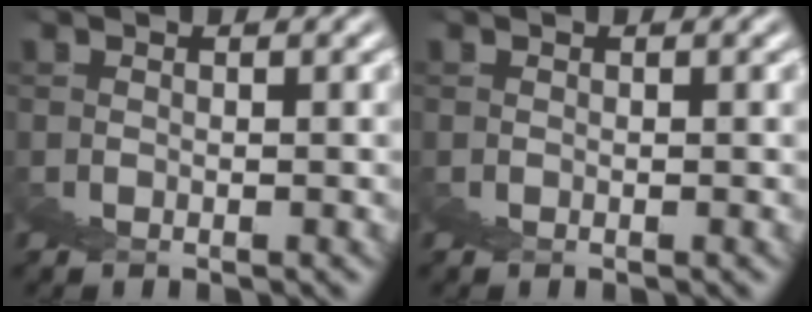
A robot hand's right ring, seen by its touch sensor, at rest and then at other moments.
{"total": 0.0}